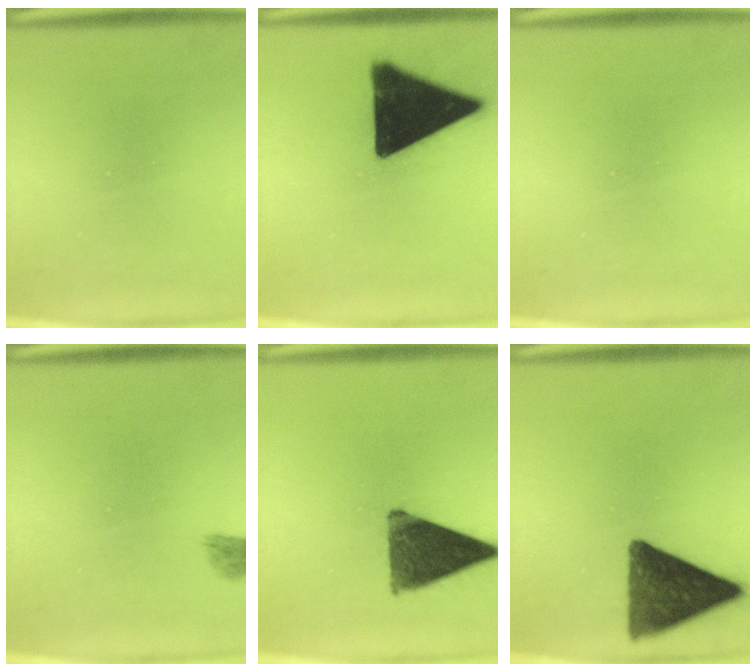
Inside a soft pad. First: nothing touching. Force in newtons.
{"total": 19.7}
{"total": 0.0}
{"total": 1.6}
{"total": 12.8}
{"total": 13.8}